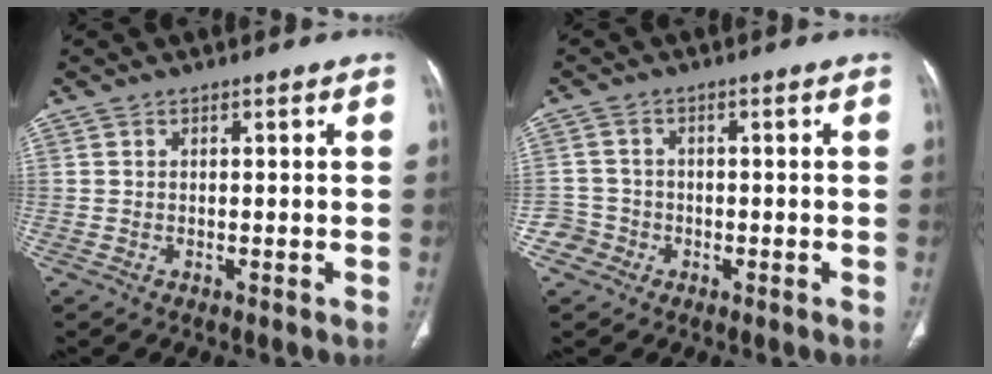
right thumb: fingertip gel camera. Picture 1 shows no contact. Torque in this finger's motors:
{"motor_torque": [0.41, 0.28, -0.42, 0.23, 0.02]}